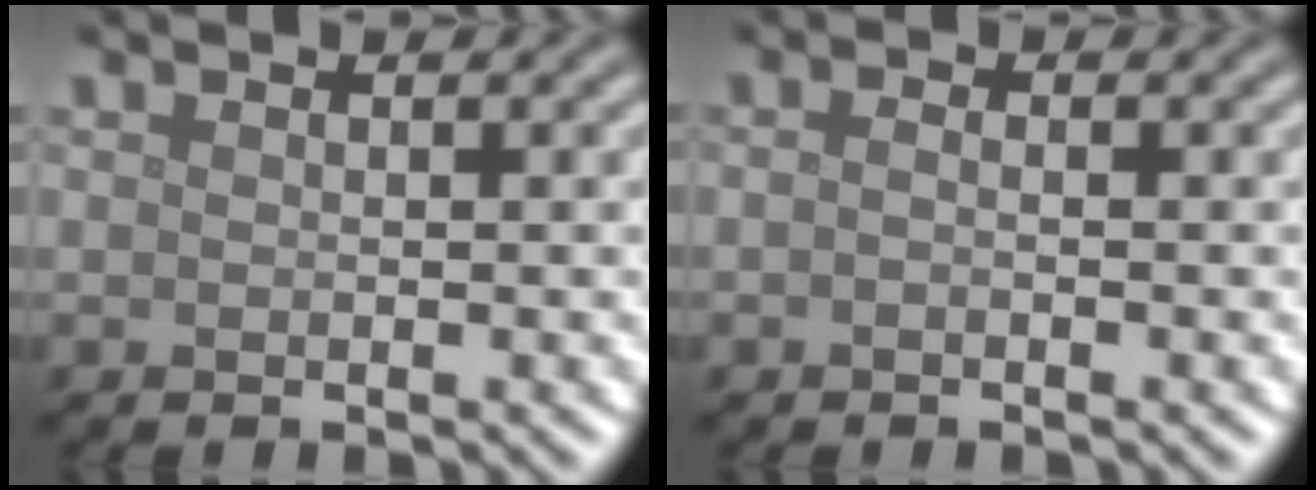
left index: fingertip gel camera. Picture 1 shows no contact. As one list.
[{"total": 0.7, "force": [-0.3, 0.3, 0.6], "torque": [-0.014, -0.002, -0.011]}]